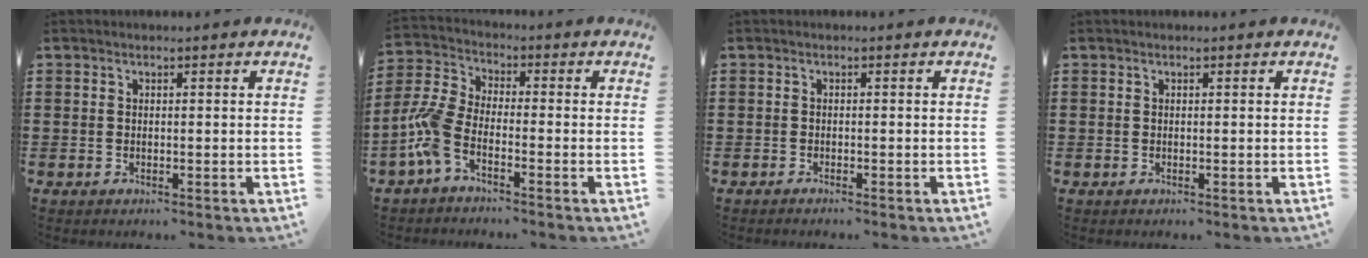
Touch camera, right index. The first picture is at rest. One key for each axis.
{"total": 6.4, "fx": -3.7, "fy": 2.4, "fz": 4.6, "tx": -0.132, "ty": -0.013, "tz": -0.080}
{"total": 0.7, "fx": -0.7, "fy": 0.0, "fz": 0.2, "tx": -0.005, "ty": -0.002, "tz": -0.014}
{"total": 0.0}